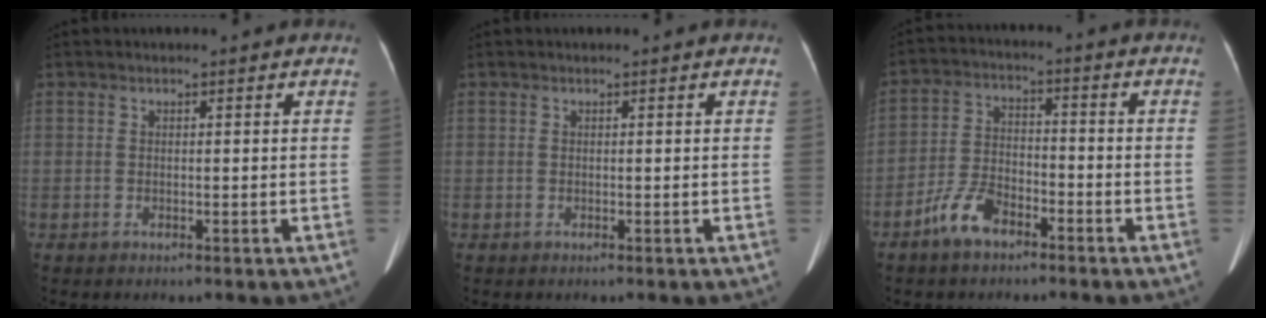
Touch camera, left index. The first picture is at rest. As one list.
[{"total": 0.0}, {"total": 6.8, "force": [-4.7, 3.0, 4.0], "torque": [-0.091, 0.005, -0.091]}]